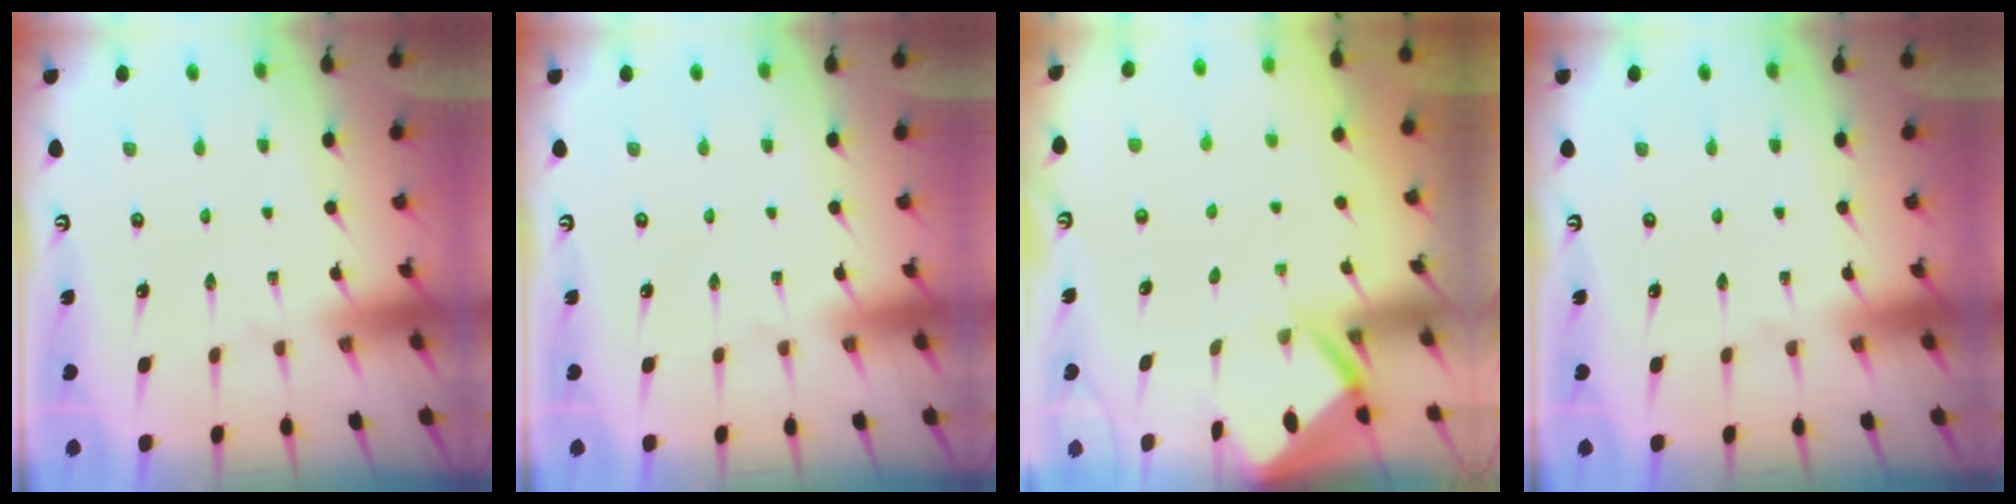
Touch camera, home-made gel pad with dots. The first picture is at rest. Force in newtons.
{"total": 0.0}
{"total": 3.3, "press": 3.3, "slide": 0.3}
{"total": 0.0}